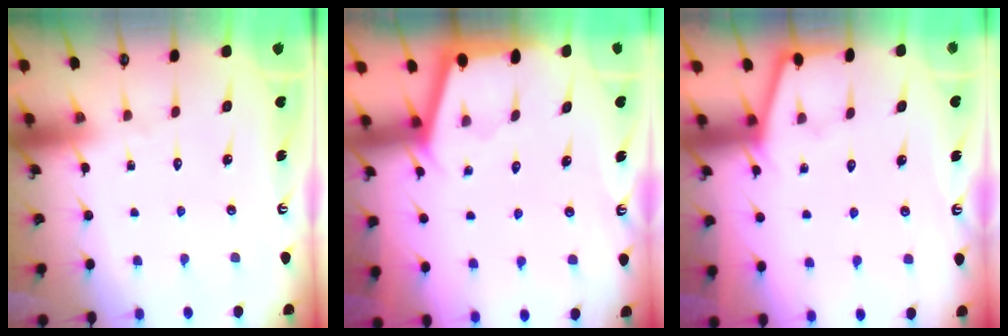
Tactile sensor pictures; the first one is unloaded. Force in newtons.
{"total": 2.0, "press": 2.0, "slide": 0.3}
{"total": 4.4, "press": 4.4, "slide": 0.3}